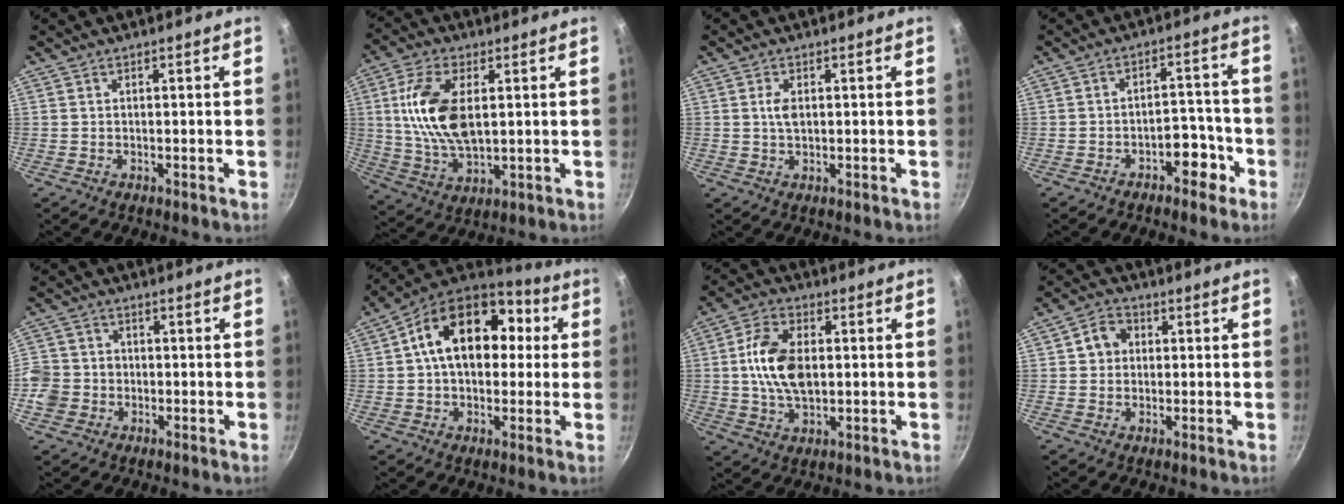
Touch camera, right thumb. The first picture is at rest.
{"total": 14.4, "force": [2.4, 7.3, 12.2], "torque": [-0.245, -0.007, 0.050]}
{"total": 2.6, "force": [0.5, 1.4, 2.1], "torque": [-0.042, -0.002, 0.008]}
{"total": 6.6, "force": [-3.4, 3.9, 4.0], "torque": [-0.029, 0.045, -0.051]}
{"total": 7.1, "force": [-1.7, 6.4, 2.4], "torque": [-0.033, 0.019, -0.033]}
{"total": 19.4, "force": [3.2, 12.6, 14.3], "torque": [-0.191, 0.035, 0.040]}
{"total": 12.0, "force": [0.8, 7.1, 9.6], "torque": [-0.177, 0.004, 0.016]}
{"total": 5.3, "force": [0.8, 4.6, 2.6], "torque": [-0.024, 0.009, 0.007]}